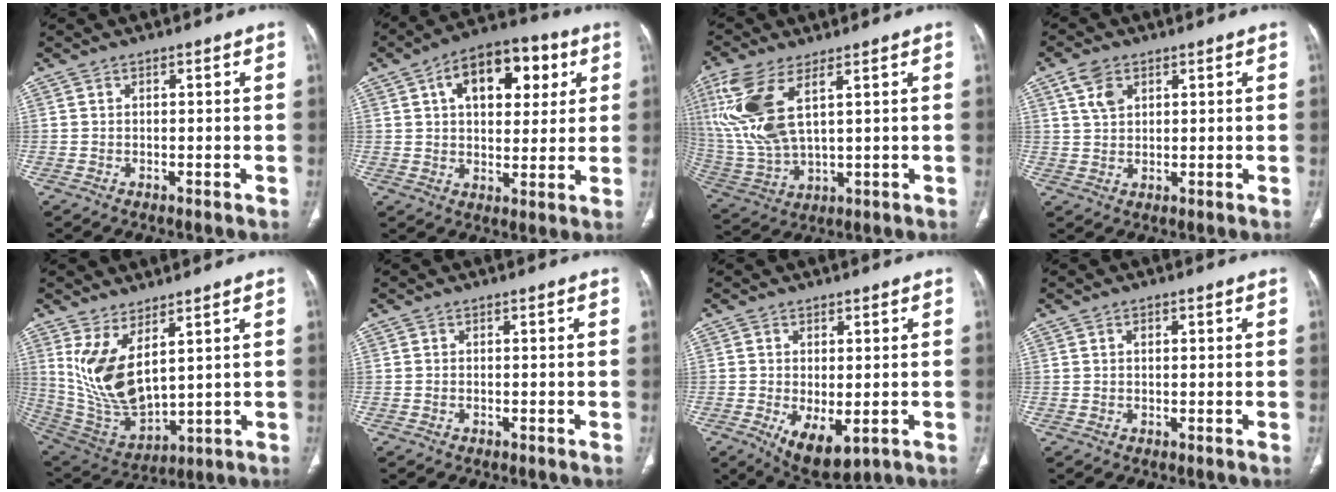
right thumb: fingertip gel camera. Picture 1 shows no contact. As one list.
[{"total": 15.8, "force": [5.7, 9.1, 11.6], "torque": [-0.130, 0.004, 0.085]}, {"total": 15.4, "force": [5.6, 6.4, 12.9], "torque": [-0.301, -0.016, 0.124]}, {"total": 5.0, "force": [2.4, 3.2, 3.0], "torque": [-0.048, -0.005, 0.050]}, {"total": 13.4, "force": [5.3, 5.9, 10.9], "torque": [-0.210, -0.042, 0.131]}, {"total": 0.0}, {"total": 7.8, "force": [-2.3, 3.7, 6.5], "torque": [-0.103, -0.018, -0.022]}, {"total": 1.3, "force": [0.5, 0.7, 1.0], "torque": [-0.017, 0.002, 0.010]}]